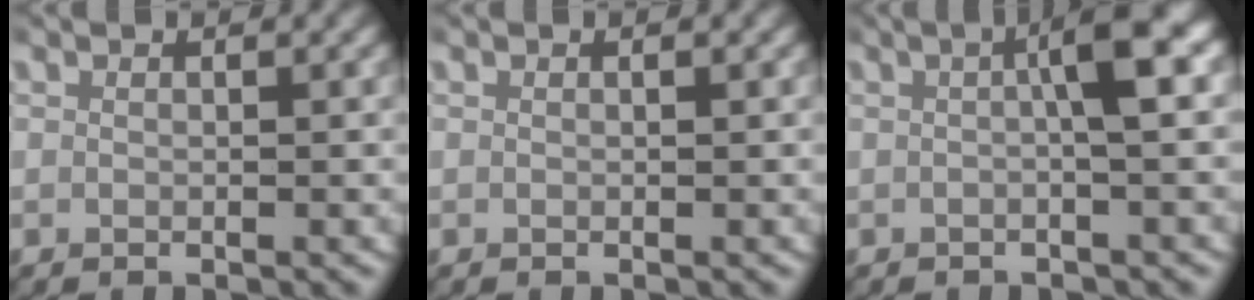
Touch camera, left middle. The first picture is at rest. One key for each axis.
{"total": 0.0}
{"total": 4.3, "fx": 0.5, "fy": 0.5, "fz": 4.2, "tx": -0.061, "ty": 0.018, "tz": 0.000}